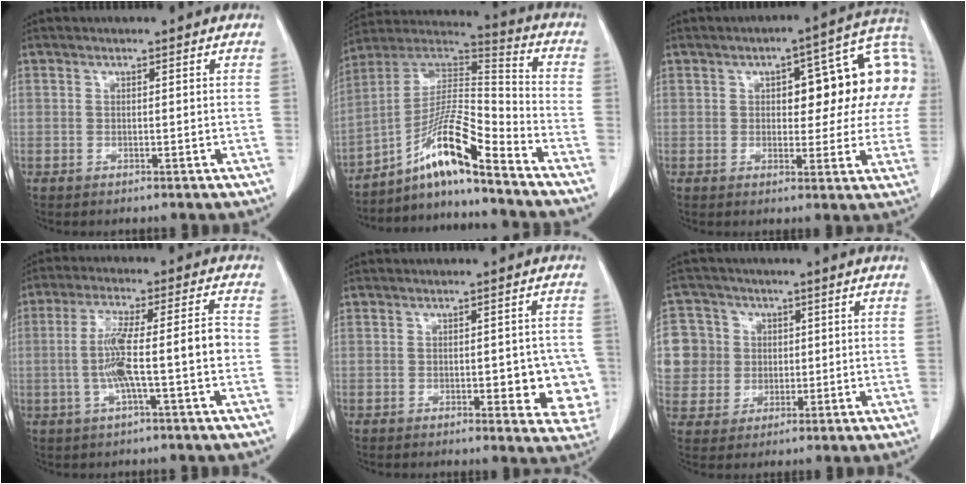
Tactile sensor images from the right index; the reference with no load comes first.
{"total": 13.2, "force": [-9.0, 0.6, 9.6], "torque": [-0.174, 0.018, -0.162]}
{"total": 14.4, "force": [3.0, 5.8, 12.8], "torque": [-0.149, 0.043, 0.033]}
{"total": 9.9, "force": [-1.8, 0.3, 9.7], "torque": [-0.177, 0.021, -0.033]}
{"total": 8.3, "force": [-1.8, 3.0, 7.6], "torque": [-0.070, 0.001, -0.018]}
{"total": 12.3, "force": [1.7, 12.0, 2.3], "torque": [-0.080, 0.044, 0.050]}